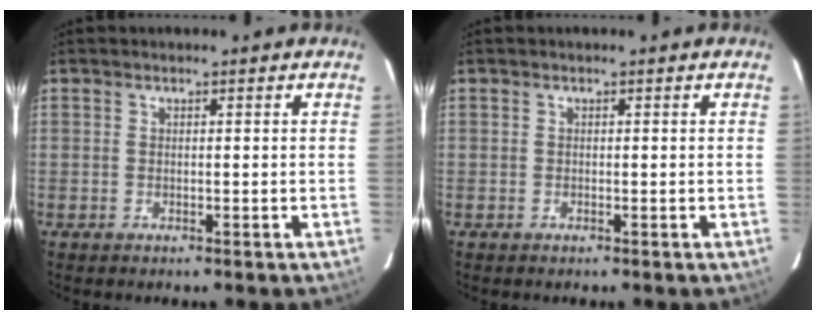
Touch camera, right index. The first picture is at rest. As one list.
[{"total": 0.0}]